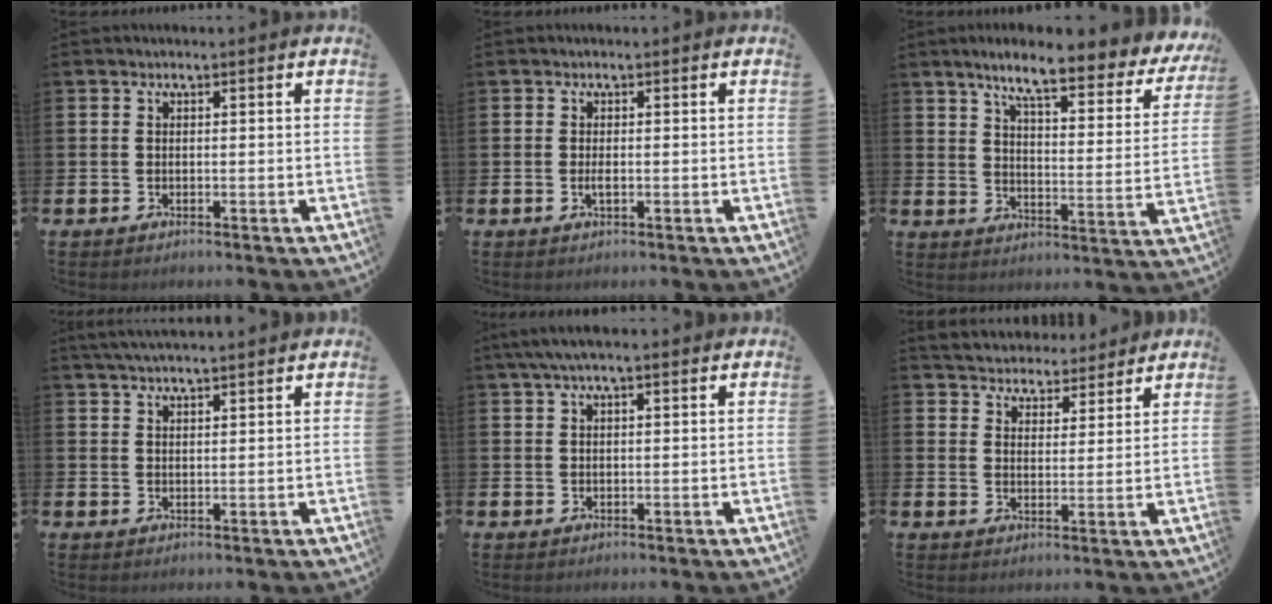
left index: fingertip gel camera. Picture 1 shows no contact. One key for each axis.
{"total": 1.0, "fx": -0.1, "fy": 0.3, "fz": 1.0, "tx": -0.022, "ty": 0.000, "tz": -0.002}
{"total": 8.2, "fx": 6.8, "fy": 1.0, "fz": 4.4, "tx": -0.102, "ty": -0.047, "tz": 0.109}
{"total": 3.4, "fx": 3.2, "fy": 0.1, "fz": 0.9, "tx": -0.021, "ty": -0.008, "tz": 0.059}
{"total": 3.0, "fx": 2.2, "fy": 0.5, "fz": 2.1, "tx": -0.043, "ty": 0.003, "tz": 0.039}
{"total": 4.7, "fx": 4.6, "fy": 1.2, "fz": -0.5, "tx": -0.012, "ty": -0.032, "tz": 0.081}